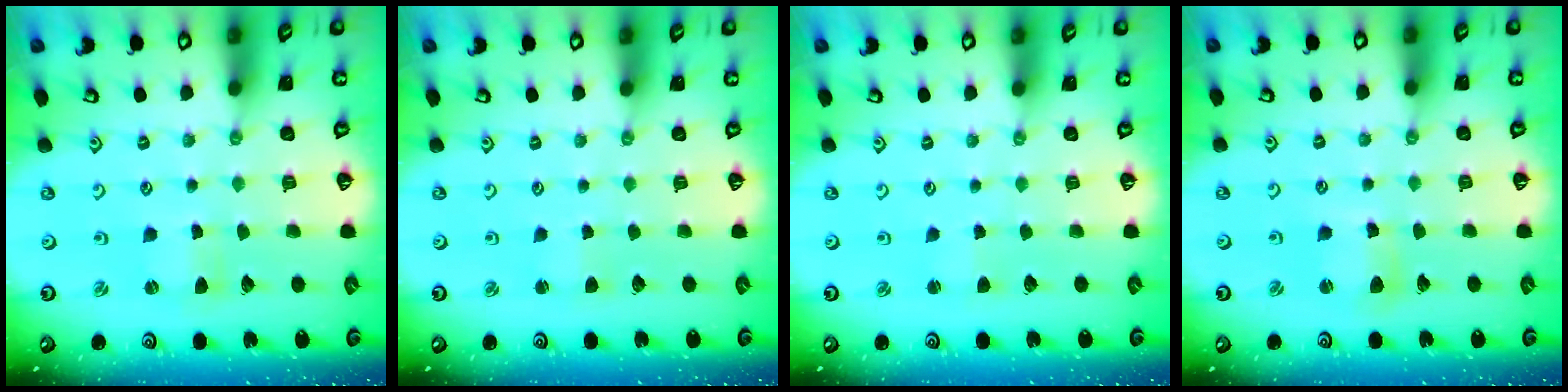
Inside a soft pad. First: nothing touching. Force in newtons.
{"total": 2.1, "press": 2.1, "slide": 0.3}
{"total": 2.1, "press": 2.1, "slide": 0.2}
{"total": 5.6, "press": 5.6, "slide": 0.7}